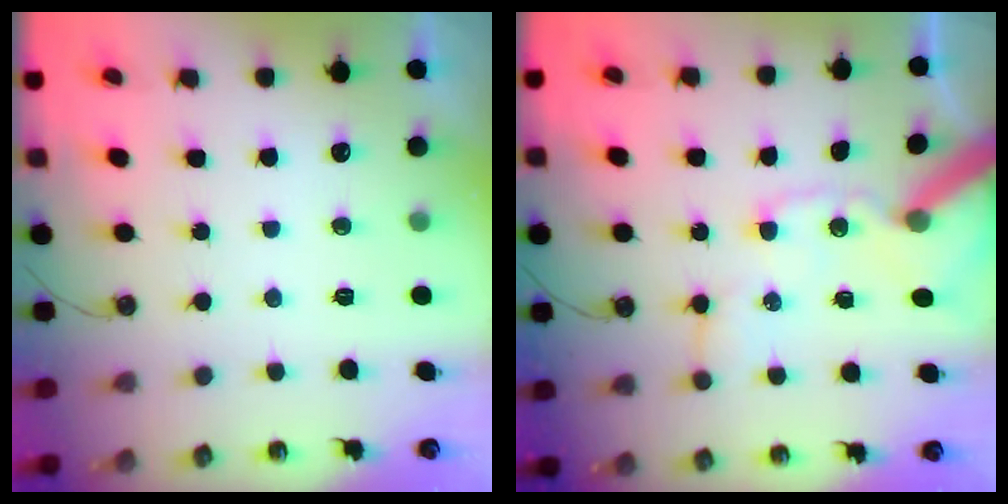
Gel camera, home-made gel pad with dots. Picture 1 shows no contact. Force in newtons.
{"total": 14.3, "press": 14.1, "slide": 2.0}